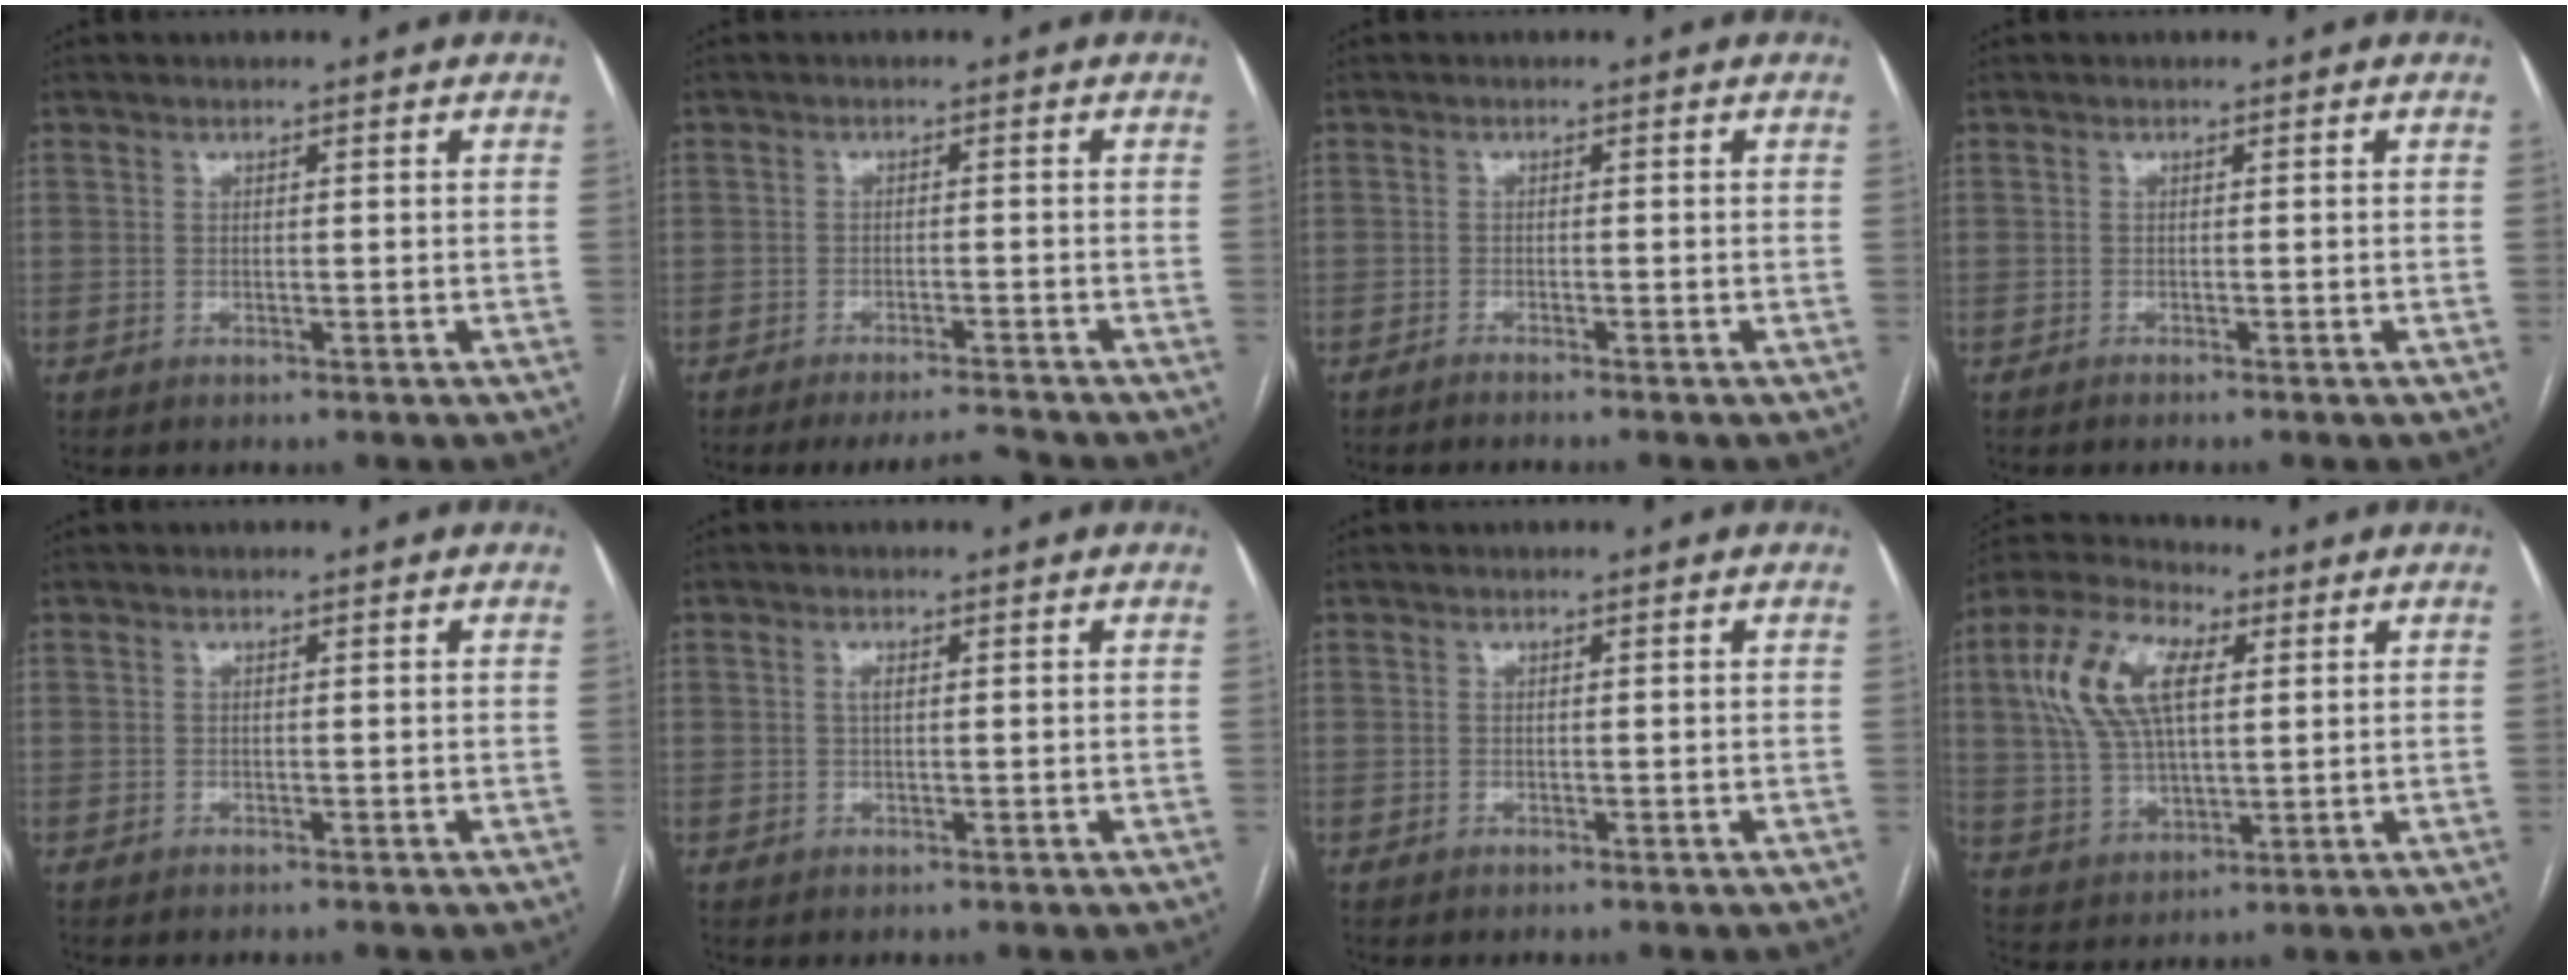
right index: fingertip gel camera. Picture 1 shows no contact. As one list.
[{"total": 4.0, "force": [-3.9, -0.7, 0.8], "torque": [-0.012, -0.009, -0.062]}, {"total": 2.1, "force": [-1.8, -0.5, 0.9], "torque": [-0.005, 0.003, -0.021]}, {"total": 0.9, "force": [-0.7, -0.2, 0.5], "torque": [-0.002, 0.001, -0.007]}, {"total": 0.0}, {"total": 1.0, "force": [0.3, 0.4, 0.9], "torque": [-0.019, 0.001, 0.004]}, {"total": 0.0}, {"total": 13.6, "force": [3.9, 6.4, 11.3], "torque": [-0.251, 0.030, 0.075]}]